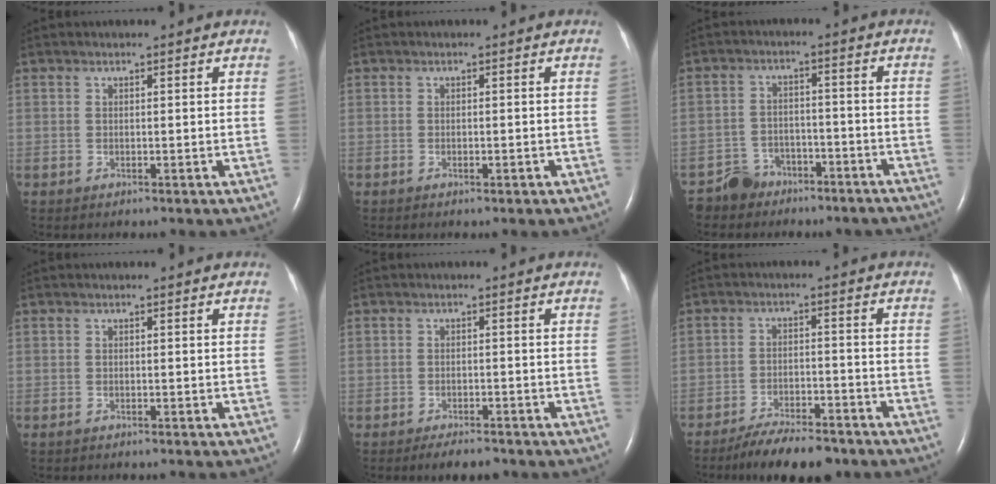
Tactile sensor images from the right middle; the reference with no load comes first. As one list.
[{"total": 0.8, "force": [-0.4, 0.1, 0.7], "torque": [-0.017, -0.001, -0.002]}, {"total": 7.4, "force": [-5.8, 4.6, 0.6], "torque": [-0.008, 0.018, -0.086]}, {"total": 0.6, "force": [-0.5, 0.1, 0.3], "torque": [-0.011, -0.002, -0.008]}, {"total": 3.2, "force": [-2.6, 0.8, 1.7], "torque": [-0.027, -0.005, -0.038]}, {"total": 9.4, "force": [-7.9, 2.3, 4.5], "torque": [-0.068, -0.013, -0.128]}]